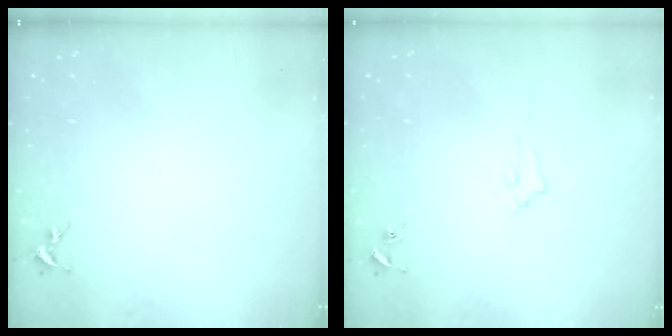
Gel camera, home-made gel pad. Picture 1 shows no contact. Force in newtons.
{"total": 1.4, "press": 1.4, "slide": 0.2}